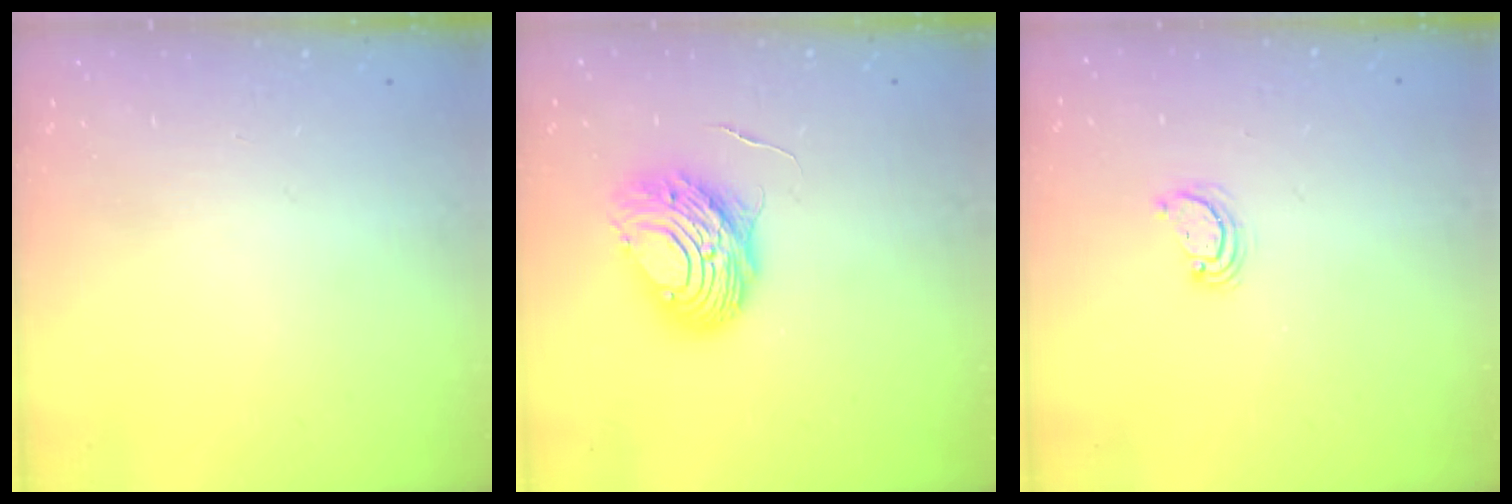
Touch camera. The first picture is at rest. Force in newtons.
{"total": 11.1, "press": 11.1, "slide": 0.9}
{"total": 3.2, "press": 3.2, "slide": 0.3}